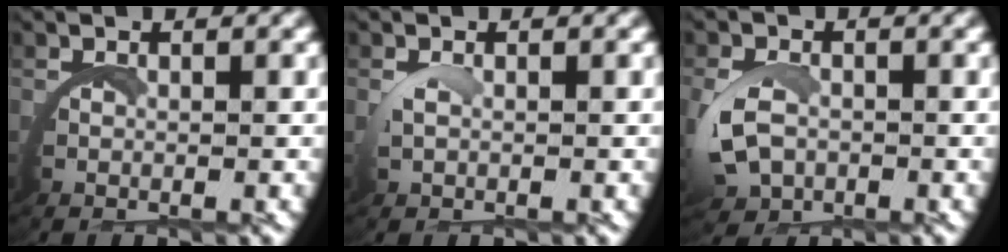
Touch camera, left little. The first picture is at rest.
{"total": 0.7, "force": [0.4, -0.2, 0.5], "torque": [-0.023, -0.003, 0.010]}
{"total": 2.8, "force": [0.0, 2.0, 1.9], "torque": [-0.065, -0.010, 0.005]}